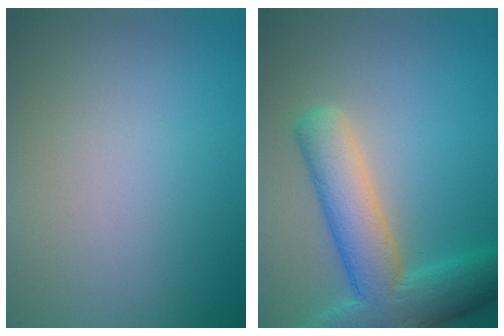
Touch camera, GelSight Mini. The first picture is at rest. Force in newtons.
{"total": 8.5, "press": 8.5, "slide": 0.5}